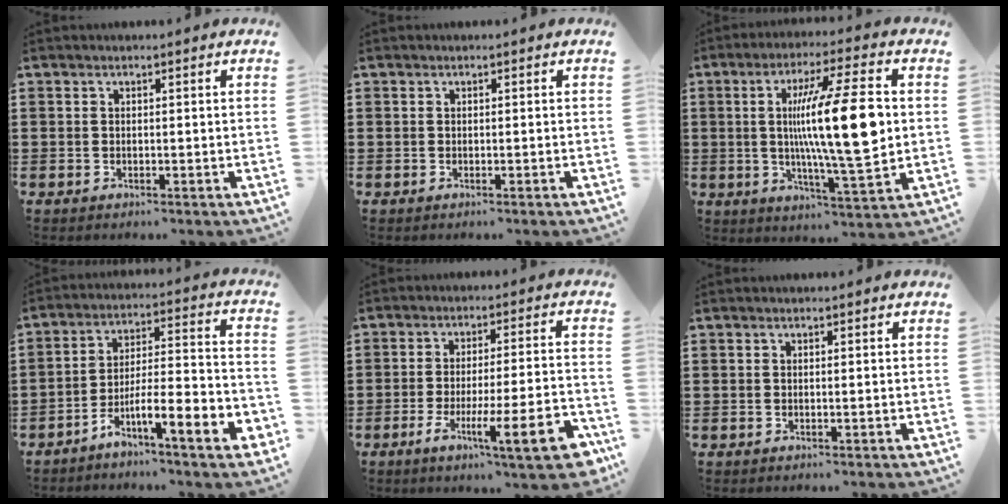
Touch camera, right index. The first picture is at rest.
{"total": 0.0}
{"total": 15.8, "force": [1.4, 2.6, 15.6], "torque": [-0.266, -0.003, 0.018]}
{"total": 7.7, "force": [-5.3, 0.8, 5.6], "torque": [-0.094, -0.011, -0.101]}
{"total": 12.6, "force": [-6.4, 1.7, 10.7], "torque": [-0.182, 0.002, -0.107]}
{"total": 0.0}